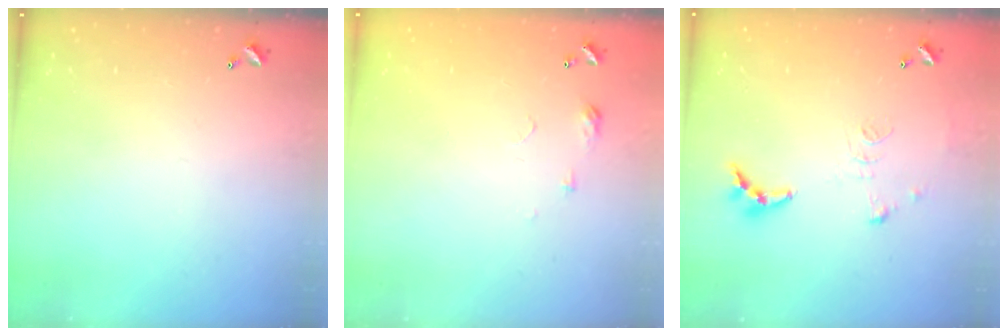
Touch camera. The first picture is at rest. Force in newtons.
{"total": 6.3, "press": 6.3, "slide": 0.6}
{"total": 8.3, "press": 8.3, "slide": 0.6}